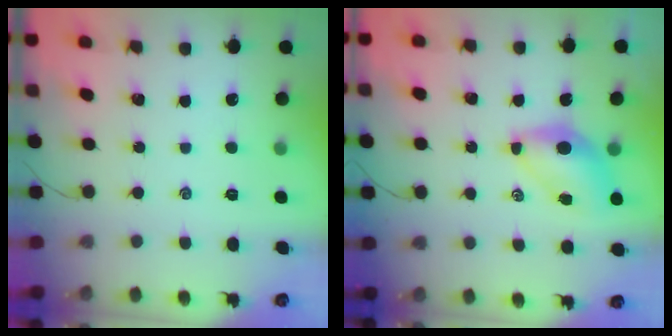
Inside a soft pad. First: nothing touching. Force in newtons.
{"total": 6.6, "press": 6.5, "slide": 1.3}